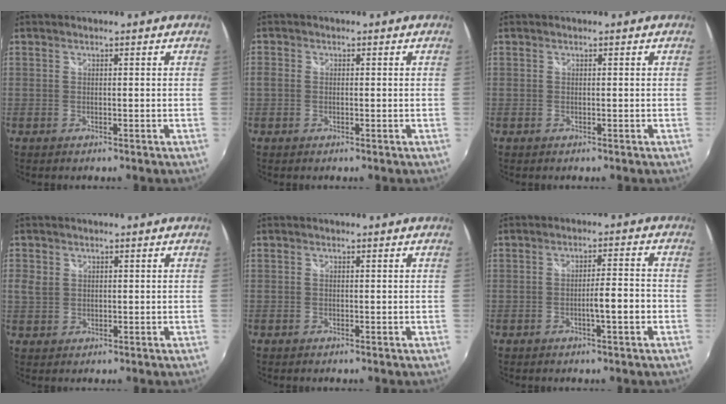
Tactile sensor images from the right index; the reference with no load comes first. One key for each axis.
{"total": 2.0, "fx": -0.4, "fy": 1.4, "fz": 1.4, "tx": -0.028, "ty": -0.002, "tz": -0.011}
{"total": 0.0}
{"total": 3.2, "fx": 0.7, "fy": 2.7, "fz": 1.7, "tx": -0.034, "ty": 0.001, "tz": 0.015}
{"total": 0.0}
{"total": 4.5, "fx": -1.7, "fy": 0.0, "fz": 4.2, "tx": -0.069, "ty": 0.000, "tz": -0.025}